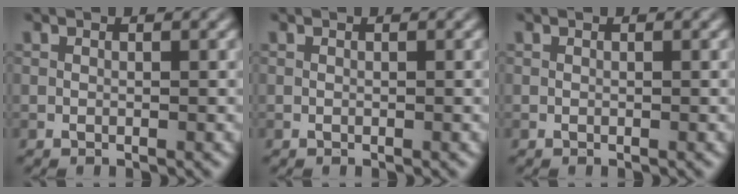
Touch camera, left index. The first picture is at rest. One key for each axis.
{"total": 0.0}
{"total": 0.0}